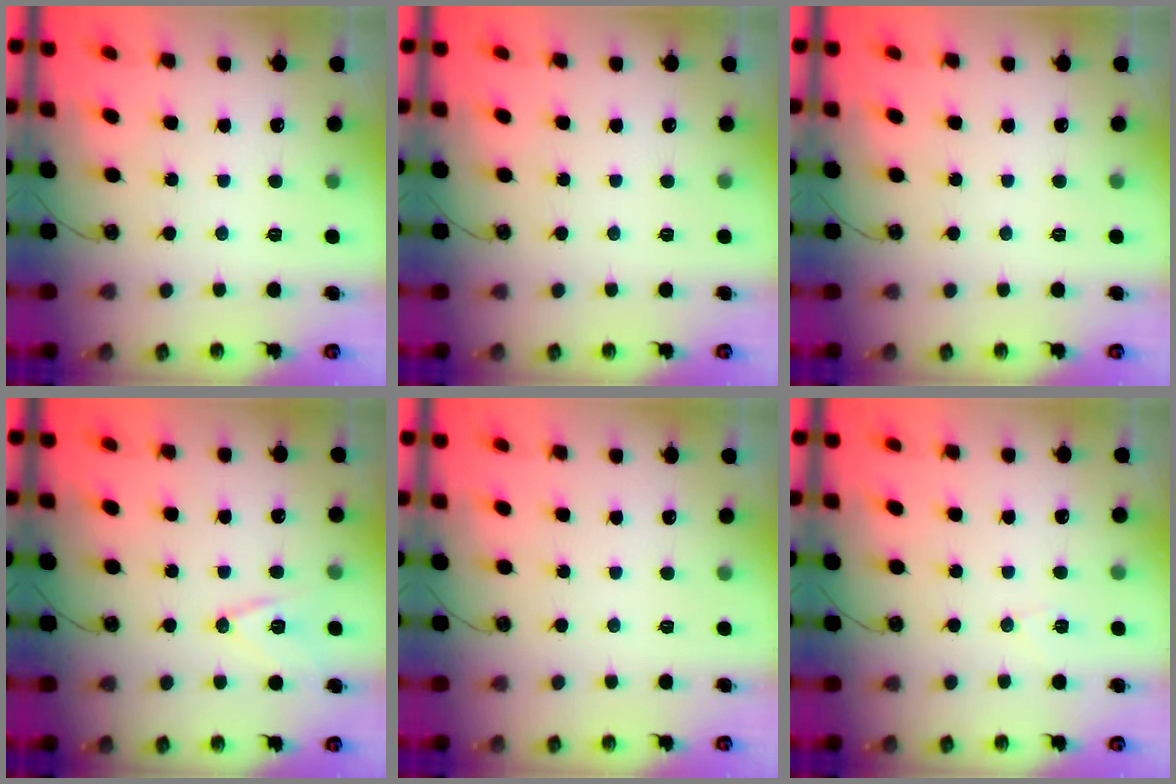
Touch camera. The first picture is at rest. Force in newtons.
{"total": 0.0}
{"total": 0.0}
{"total": 10.1, "press": 9.5, "slide": 3.5}
{"total": 0.0}
{"total": 5.8, "press": 5.6, "slide": 1.5}